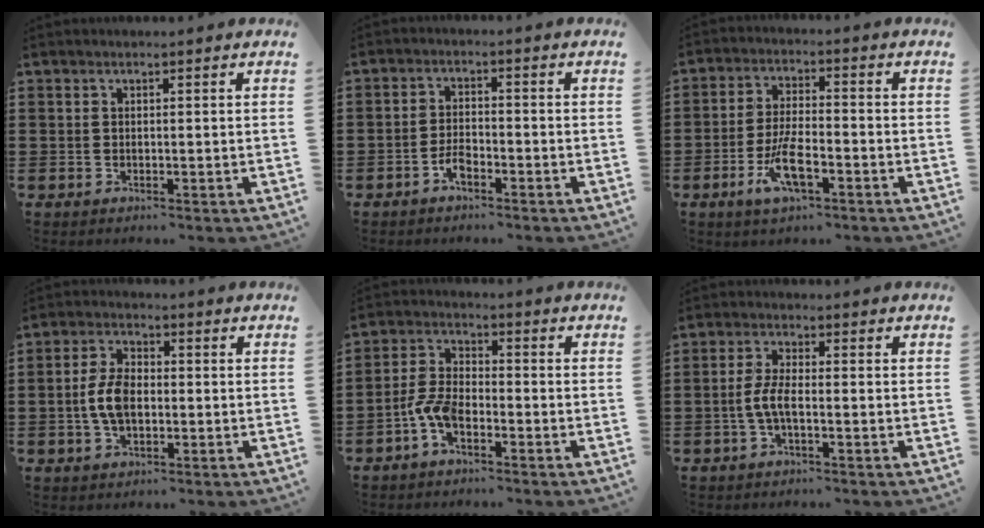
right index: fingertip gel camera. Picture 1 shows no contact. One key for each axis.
{"total": 3.0, "fx": -2.0, "fy": 1.1, "fz": 2.0, "tx": -0.045, "ty": 0.001, "tz": -0.040}
{"total": 7.2, "fx": -3.3, "fy": 2.1, "fz": 6.1, "tx": -0.139, "ty": -0.014, "tz": -0.063}
{"total": 6.0, "fx": -0.7, "fy": 3.4, "fz": 5.0, "tx": -0.112, "ty": 0.001, "tz": -0.018}
{"total": 5.7, "fx": -2.8, "fy": 2.5, "fz": 4.2, "tx": -0.108, "ty": -0.001, "tz": -0.059}
{"total": 4.0, "fx": -1.2, "fy": 1.1, "fz": 3.6, "tx": -0.094, "ty": -0.006, "tz": -0.030}